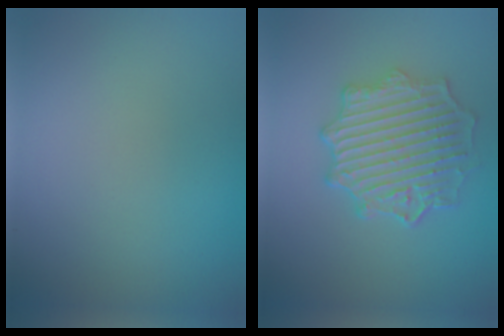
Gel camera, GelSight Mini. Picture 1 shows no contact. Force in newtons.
{"total": 5.2, "press": 4.6, "slide": 2.2}